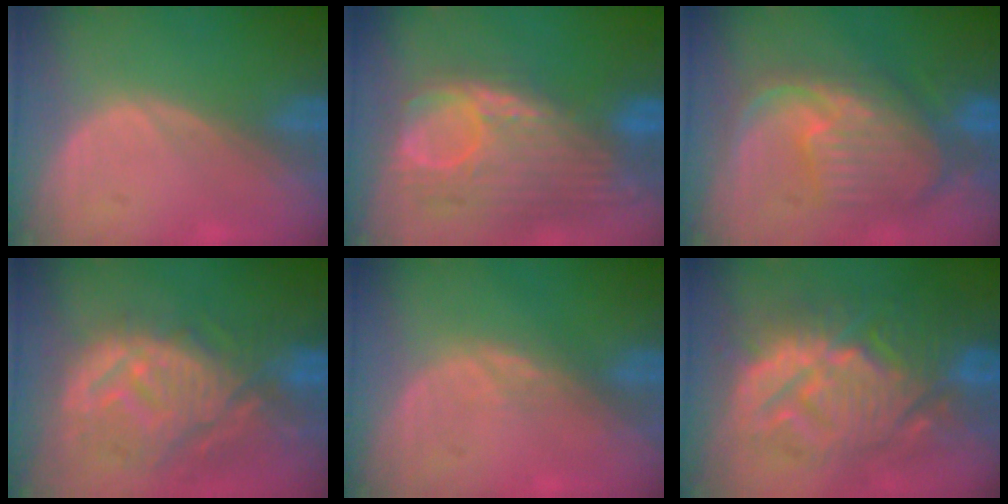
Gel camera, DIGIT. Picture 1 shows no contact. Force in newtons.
{"total": 12.5, "press": 10.6, "slide": 6.6}
{"total": 11.2, "press": 9.8, "slide": 5.6}
{"total": 12.6, "press": 11.2, "slide": 5.8}
{"total": 1.4, "press": 1.4, "slide": 0.3}
{"total": 13.5, "press": 13.4, "slide": 1.3}